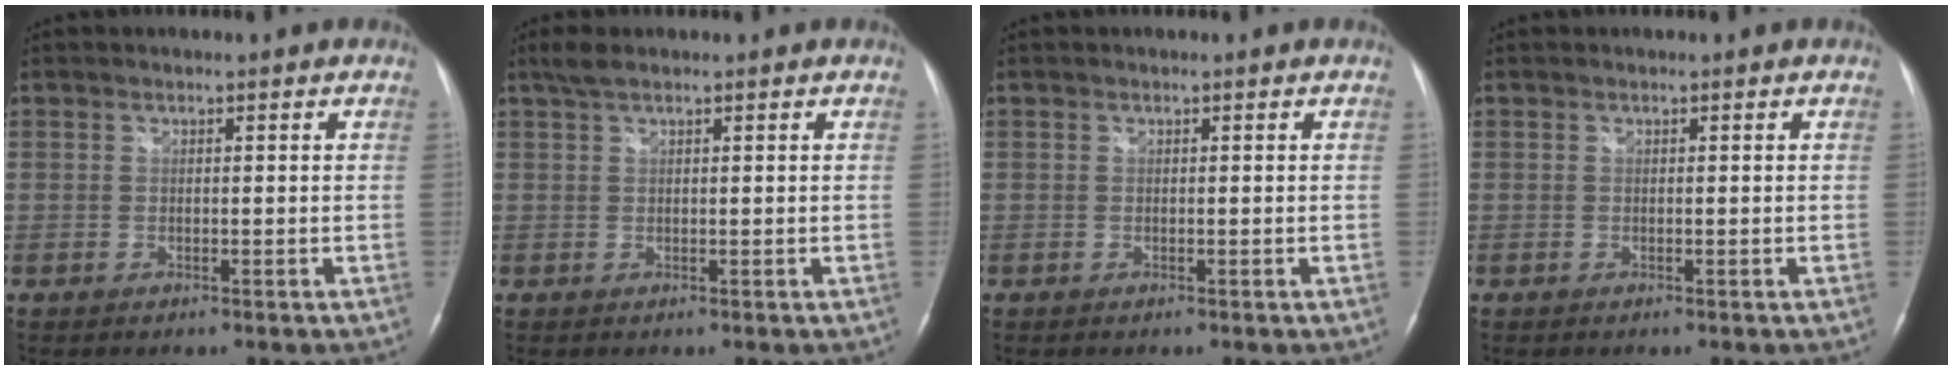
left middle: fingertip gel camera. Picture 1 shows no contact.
{"total": 2.1, "force": [1.6, 0.3, 1.3], "torque": [-0.036, 0.012, 0.035]}
{"total": 0.0}
{"total": 0.0}